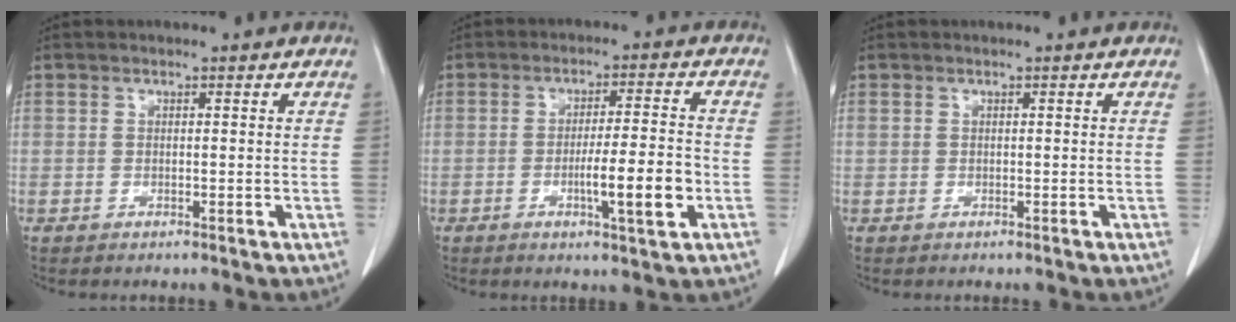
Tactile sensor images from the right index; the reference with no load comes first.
{"total": 8.3, "force": [-2.4, 0.3, 7.9], "torque": [-0.123, -0.006, -0.039]}
{"total": 0.0}